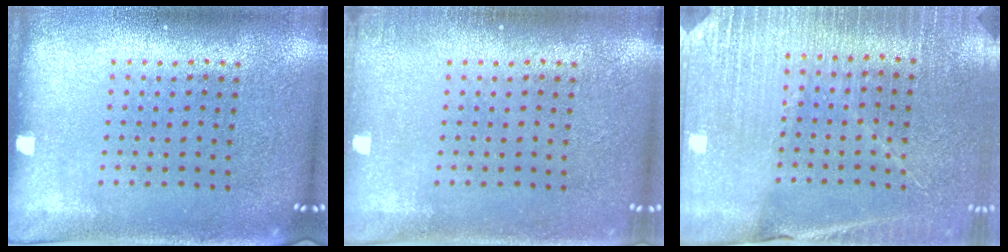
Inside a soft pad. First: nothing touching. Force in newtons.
{"total": 0.9, "press": 0.8, "slide": 0.3}
{"total": 3.1, "press": 3.1, "slide": 0.4}